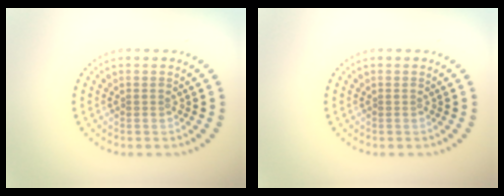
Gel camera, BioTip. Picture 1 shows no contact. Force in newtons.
{"total": 0.0}